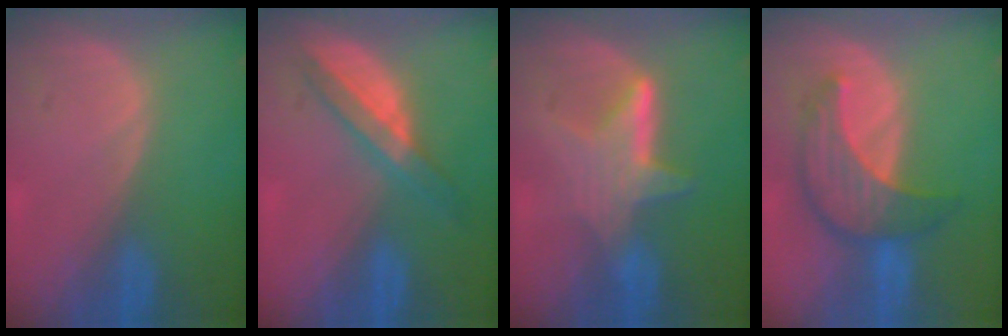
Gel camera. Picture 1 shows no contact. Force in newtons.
{"total": 5.8, "press": 5.3, "slide": 2.2}
{"total": 6.3, "press": 5.8, "slide": 2.6}
{"total": 7.8, "press": 7.5, "slide": 2.2}